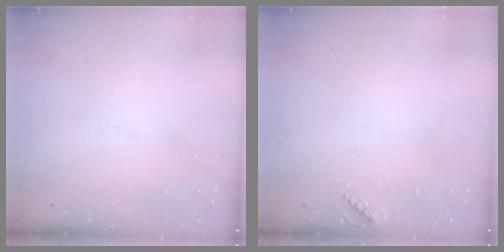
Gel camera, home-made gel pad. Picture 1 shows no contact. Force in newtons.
{"total": 5.6, "press": 5.6, "slide": 0.7}